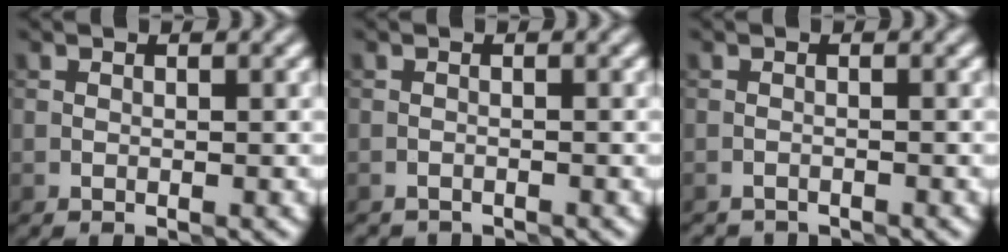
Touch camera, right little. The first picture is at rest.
{"total": 1.3, "force": [-1.3, 0.0, -0.2], "torque": [0.007, -0.003, -0.022]}
{"total": 1.6, "force": [-1.6, 0.0, -0.2], "torque": [0.008, -0.003, -0.025]}